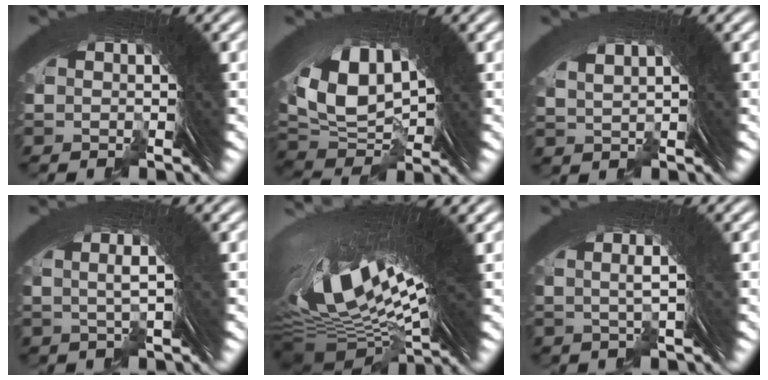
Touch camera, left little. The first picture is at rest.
{"total": 7.8, "force": [1.1, 5.0, 5.9], "torque": [-0.133, -0.015, 0.033]}
{"total": 1.8, "force": [1.3, -0.7, 1.0], "torque": [-0.013, 0.006, 0.034]}
{"total": 4.3, "force": [2.0, 0.3, 3.7], "torque": [-0.040, 0.018, 0.025]}
{"total": 19.8, "force": [3.3, 9.0, 17.3], "torque": [-0.309, -0.015, 0.068]}
{"total": 4.1, "force": [1.9, 0.1, 3.6], "torque": [-0.036, 0.019, 0.023]}